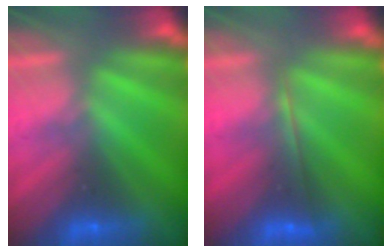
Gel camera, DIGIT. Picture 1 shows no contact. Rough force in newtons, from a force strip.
{"total": 1.8}